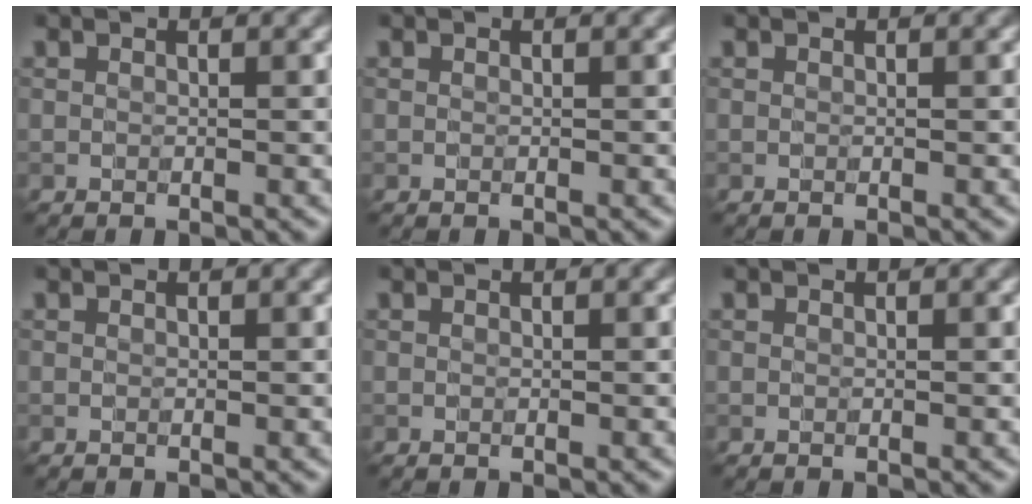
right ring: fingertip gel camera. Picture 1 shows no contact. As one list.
[{"total": 0.0}, {"total": 0.0}, {"total": 0.0}, {"total": 0.0}, {"total": 0.0}]